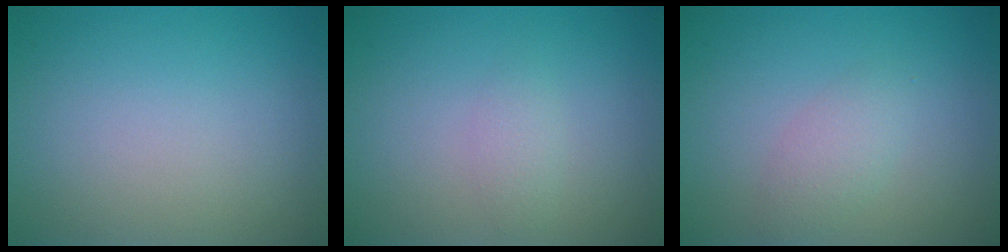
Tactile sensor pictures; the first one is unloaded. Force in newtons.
{"total": 1.2, "press": 1.2, "slide": 0.0}
{"total": 1.8, "press": 1.8, "slide": 0.1}